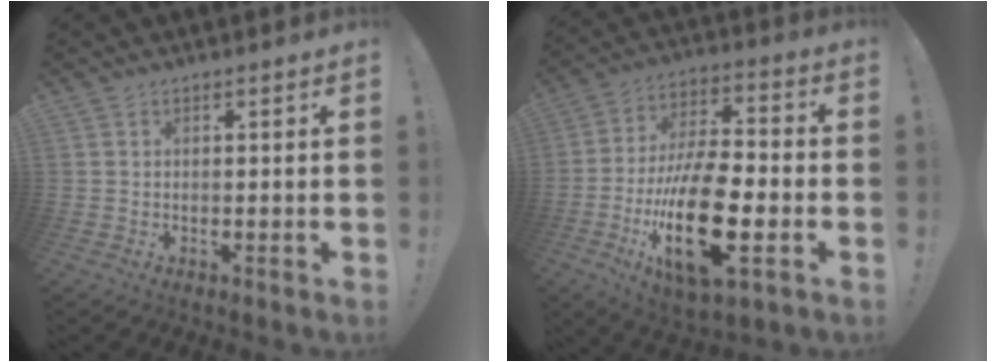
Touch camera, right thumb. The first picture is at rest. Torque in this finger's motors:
{"motor_torque": [2.56, 2.44, 1.78, -0.99, 0.76]}